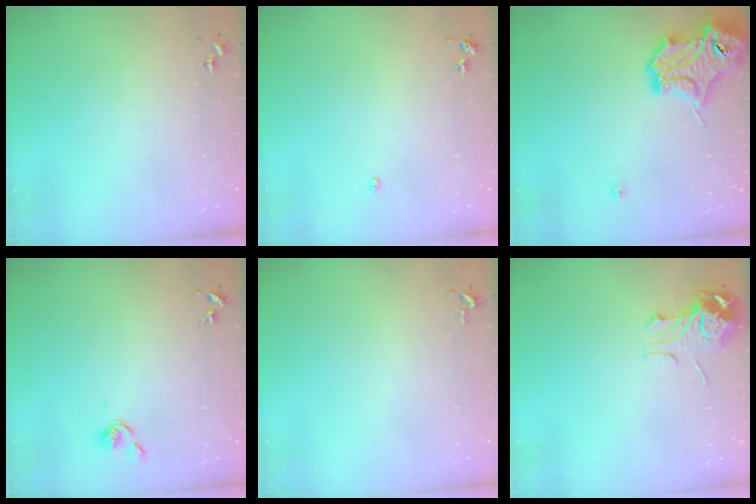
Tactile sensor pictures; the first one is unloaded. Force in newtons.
{"total": 2.7, "press": 2.7, "slide": 0.5}
{"total": 18.1, "press": 17.9, "slide": 2.0}
{"total": 4.3, "press": 4.2, "slide": 0.6}
{"total": 2.6, "press": 2.6, "slide": 0.4}
{"total": 8.3, "press": 8.3, "slide": 0.8}